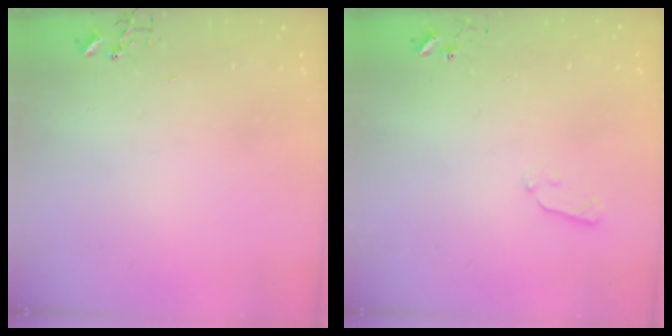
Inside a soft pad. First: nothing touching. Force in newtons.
{"total": 5.6, "press": 5.6, "slide": 0.8}